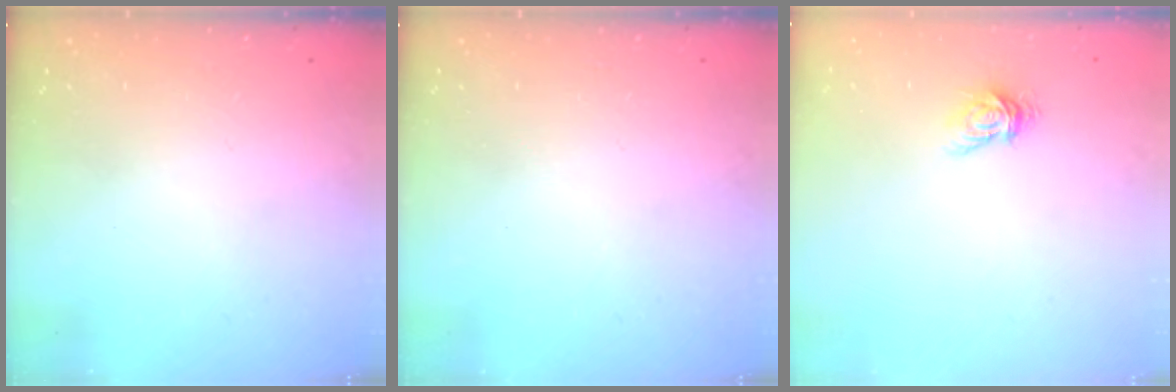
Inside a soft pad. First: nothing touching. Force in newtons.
{"total": 0.0}
{"total": 5.5, "press": 5.5, "slide": 0.4}